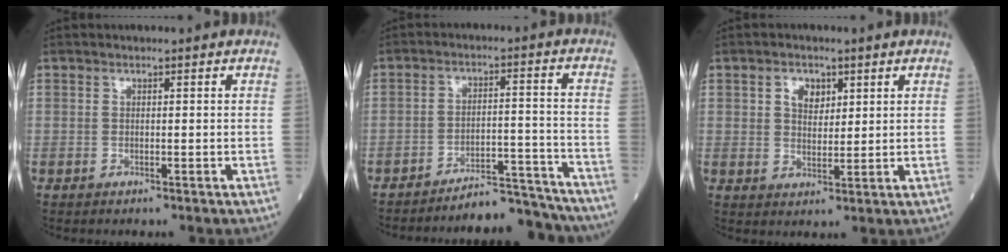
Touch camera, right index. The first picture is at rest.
{"total": 9.4, "force": [-9.3, 1.0, 0.6], "torque": [0.008, 0.040, -0.142]}
{"total": 3.8, "force": [1.7, 2.5, 2.3], "torque": [-0.040, 0.007, 0.031]}